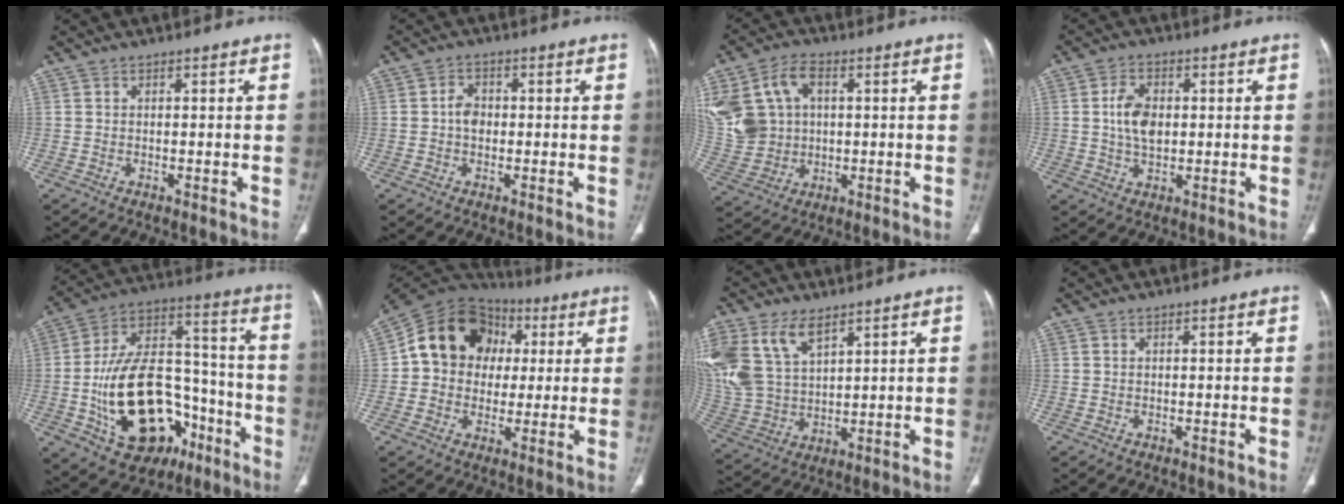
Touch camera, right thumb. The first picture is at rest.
{"total": 3.4, "force": [-0.2, 2.6, 2.2], "torque": [-0.030, 0.009, -0.008]}
{"total": 16.5, "force": [3.7, 12.6, 9.8], "torque": [-0.216, 0.019, 0.085]}
{"total": 6.8, "force": [0.6, 4.3, 5.2], "torque": [-0.090, 0.000, 0.012]}
{"total": 27.0, "force": [-8.8, 16.7, 19.3], "torque": [-0.327, 0.059, -0.125]}
{"total": 16.2, "force": [2.6, 13.6, 8.5], "torque": [-0.114, 0.027, 0.037]}
{"total": 16.1, "force": [8.1, 9.4, 10.3], "torque": [-0.228, -0.015, 0.172]}
{"total": 0.0}